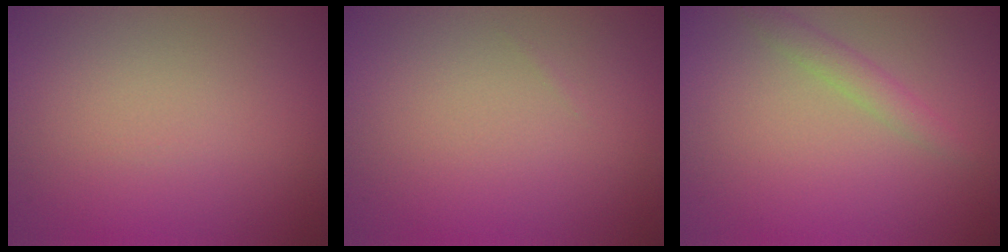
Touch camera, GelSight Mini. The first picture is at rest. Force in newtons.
{"total": 0.0}
{"total": 1.7, "press": 1.7, "slide": 0.0}